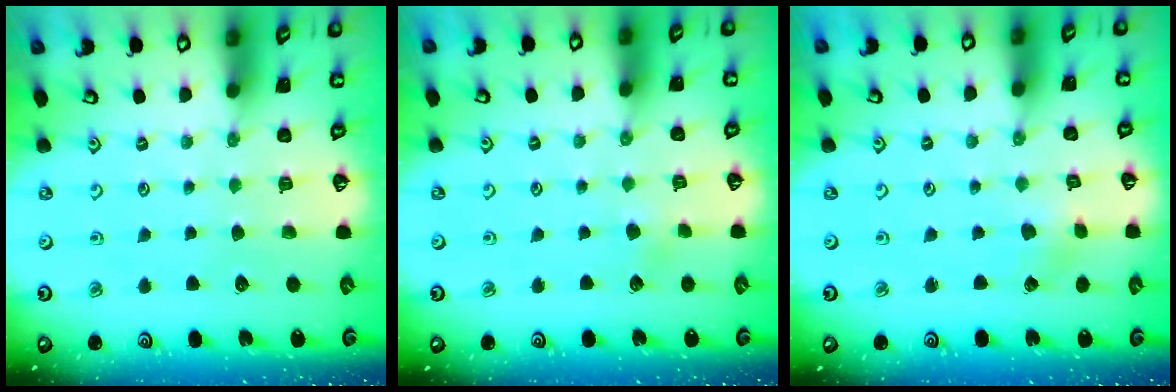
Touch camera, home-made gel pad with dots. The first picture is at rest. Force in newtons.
{"total": 2.1, "press": 2.0, "slide": 0.6}
{"total": 1.3, "press": 1.3, "slide": 0.1}